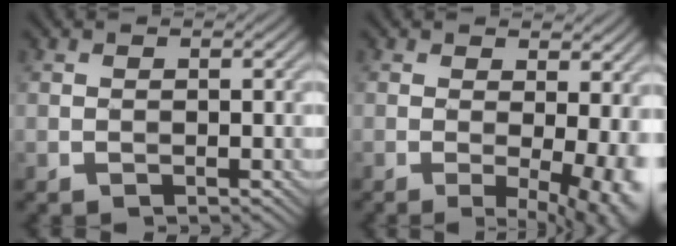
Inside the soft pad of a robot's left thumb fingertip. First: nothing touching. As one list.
[{"total": 8.5, "force": [-0.6, 2.9, 8.0], "torque": [-0.087, -0.001, 0.004]}]